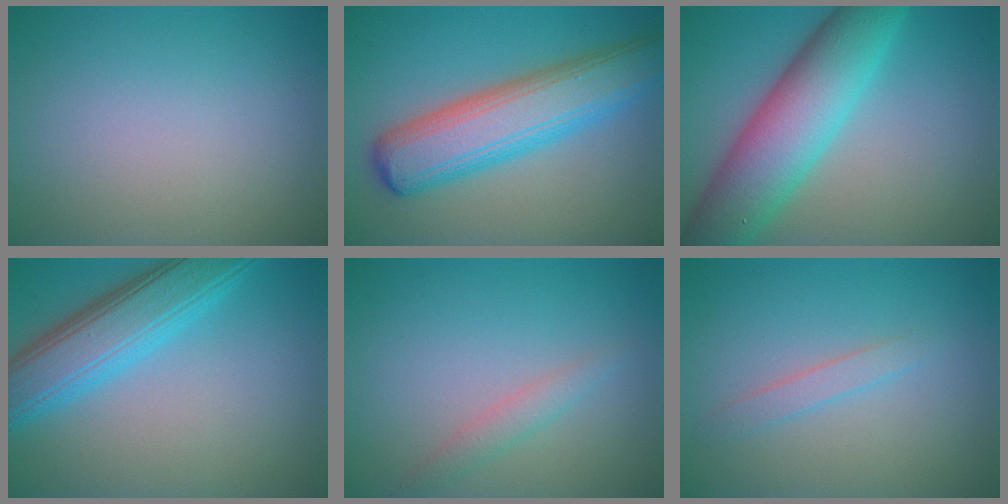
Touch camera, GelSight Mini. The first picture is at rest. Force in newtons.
{"total": 8.2, "press": 8.2, "slide": 0.3}
{"total": 9.7, "press": 9.7, "slide": 0.2}
{"total": 7.0, "press": 7.0, "slide": 0.2}
{"total": 1.5, "press": 1.5, "slide": 0.1}
{"total": 1.3, "press": 1.3, "slide": 0.0}